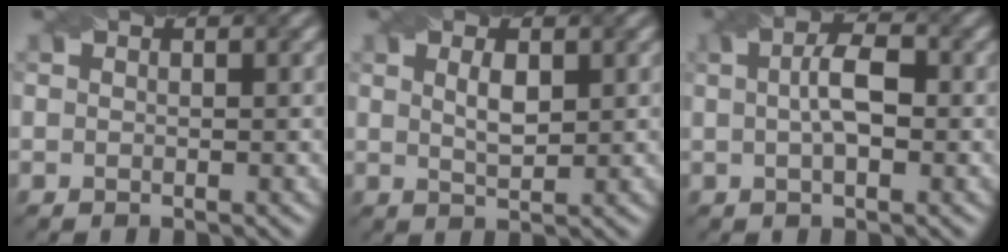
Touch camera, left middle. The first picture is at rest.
{"total": 1.9, "force": [0.8, 0.7, 1.7], "torque": [-0.034, 0.000, 0.017]}
{"total": 3.7, "force": [0.3, 1.4, 3.4], "torque": [-0.066, 0.007, 0.002]}